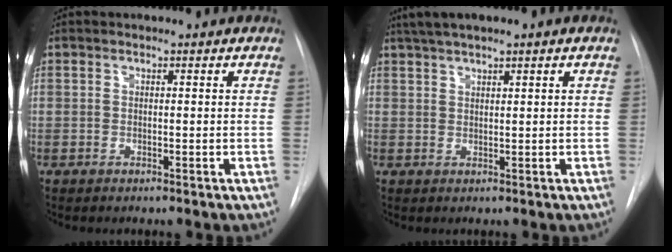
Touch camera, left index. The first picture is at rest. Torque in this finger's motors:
{"motor_torque": [-0.16, -0.01, -0.17, -0.11]}